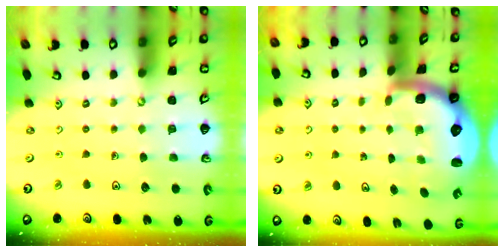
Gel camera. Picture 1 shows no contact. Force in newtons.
{"total": 2.9, "press": 2.6, "slide": 1.4}